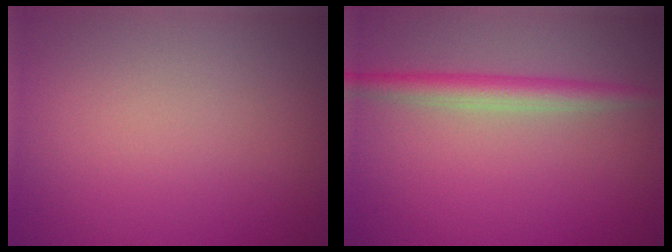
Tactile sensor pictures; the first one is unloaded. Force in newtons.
{"total": 2.7, "press": 2.7, "slide": 0.0}